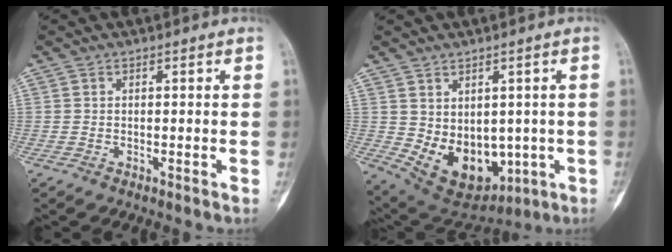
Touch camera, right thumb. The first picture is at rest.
{"total": 13.1, "force": [-1.8, 8.9, 9.4], "torque": [-0.110, -0.006, 0.009]}